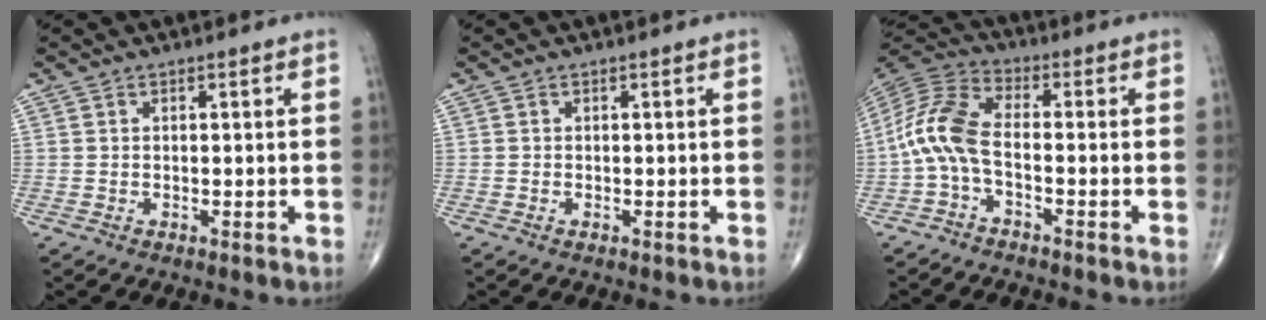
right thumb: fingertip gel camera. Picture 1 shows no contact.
{"total": 0.0}
{"total": 9.7, "force": [-2.1, 4.4, 8.4], "torque": [-0.184, 0.034, -0.056]}